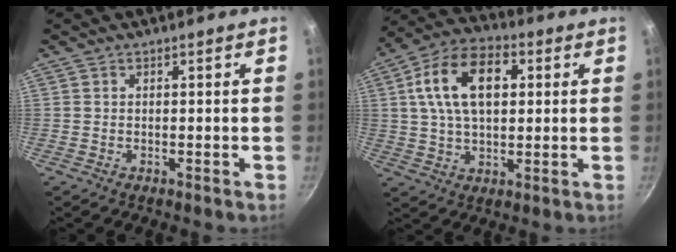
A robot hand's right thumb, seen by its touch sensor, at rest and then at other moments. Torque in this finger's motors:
{"motor_torque": [0.54, 3.33, 1.54, 0.23, 0.16]}